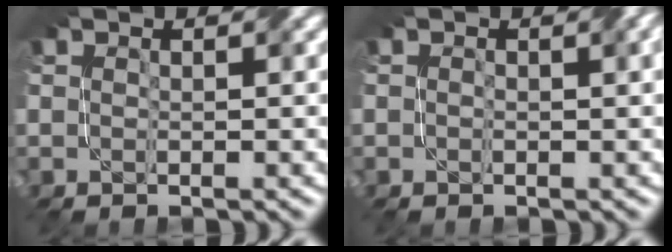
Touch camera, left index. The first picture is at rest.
{"total": 1.9, "force": [0.1, 0.7, 1.8], "torque": [-0.025, 0.000, 0.001]}